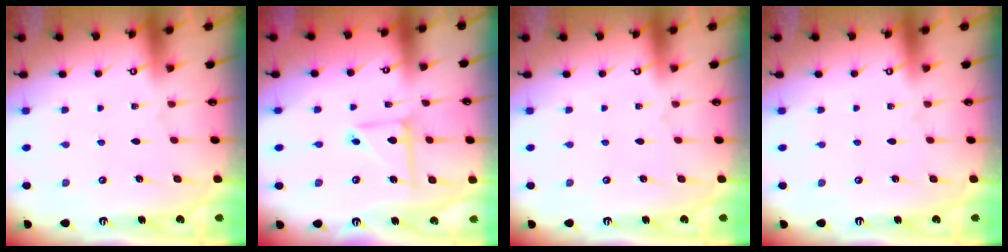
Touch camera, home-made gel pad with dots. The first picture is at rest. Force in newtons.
{"total": 7.8, "press": 7.8, "slide": 0.5}
{"total": 0.0}
{"total": 0.0}